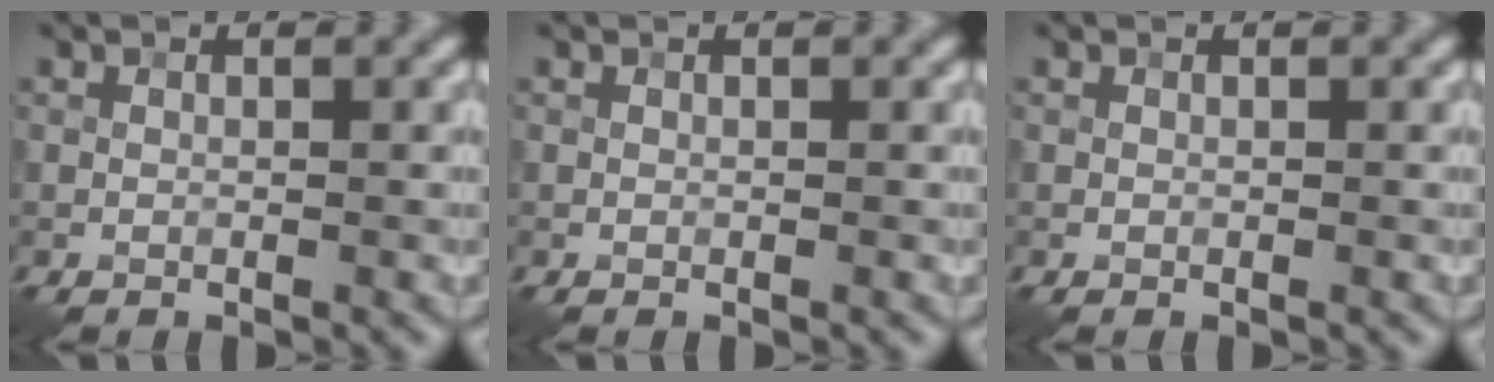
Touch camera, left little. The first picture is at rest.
{"total": 0.0}
{"total": 0.0}